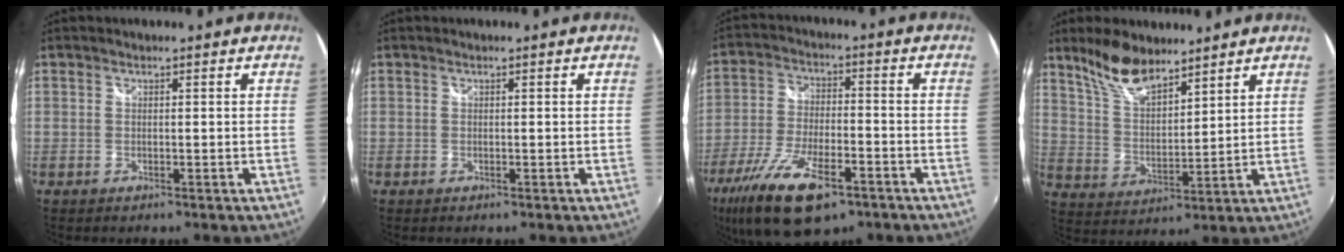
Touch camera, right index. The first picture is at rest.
{"total": 0.0}
{"total": 17.4, "force": [-10.5, 6.8, 12.1], "torque": [-0.255, -0.043, -0.188]}
{"total": 9.9, "force": [7.9, 3.5, 5.0], "torque": [-0.095, 0.008, 0.157]}